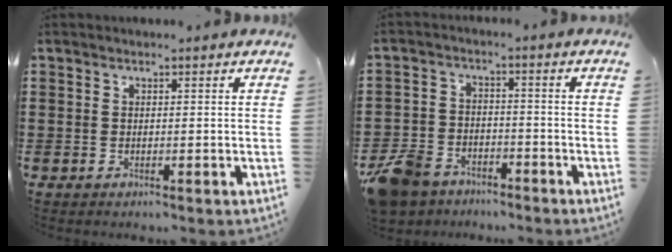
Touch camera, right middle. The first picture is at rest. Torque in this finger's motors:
{"motor_torque": [-1.32, 0.81, 0.86, 0.21]}